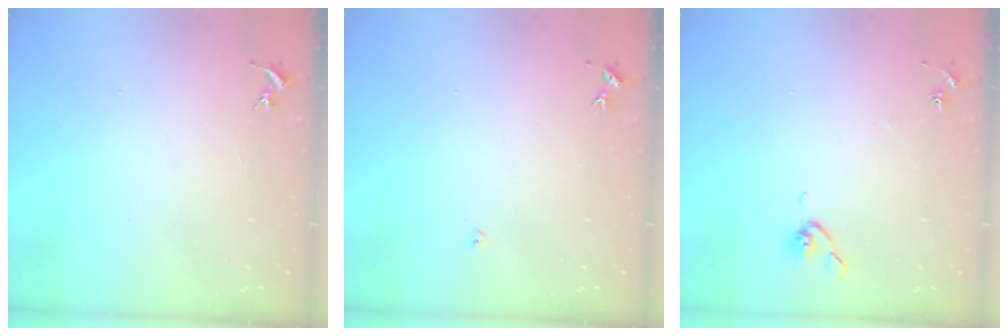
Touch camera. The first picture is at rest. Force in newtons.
{"total": 3.0, "press": 3.0, "slide": 0.4}
{"total": 5.9, "press": 5.8, "slide": 0.8}